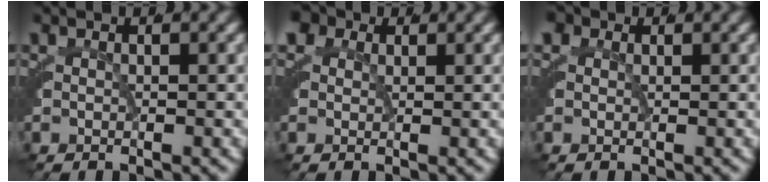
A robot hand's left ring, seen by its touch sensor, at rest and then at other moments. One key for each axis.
{"total": 3.3, "fx": 1.2, "fy": 2.8, "fz": 1.3, "tx": -0.046, "ty": -0.007, "tz": 0.019}
{"total": 1.9, "fx": 0.6, "fy": 1.7, "fz": 0.7, "tx": -0.031, "ty": -0.007, "tz": 0.012}